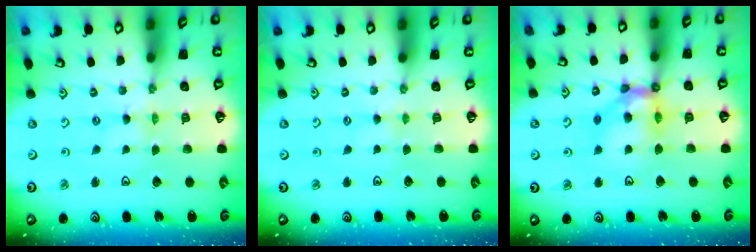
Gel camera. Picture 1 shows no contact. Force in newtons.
{"total": 1.7, "press": 1.7, "slide": 0.3}
{"total": 11.8, "press": 11.7, "slide": 1.2}